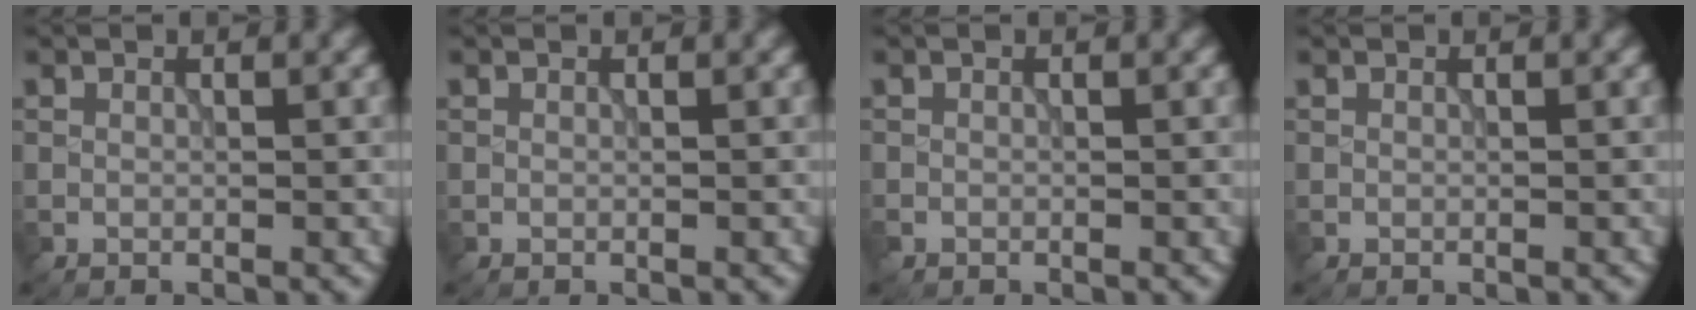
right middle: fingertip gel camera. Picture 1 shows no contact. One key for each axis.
{"total": 0.0}
{"total": 0.9, "fx": -0.5, "fy": 0.7, "fz": 0.3, "tx": -0.008, "ty": -0.005, "tz": -0.011}
{"total": 0.0}